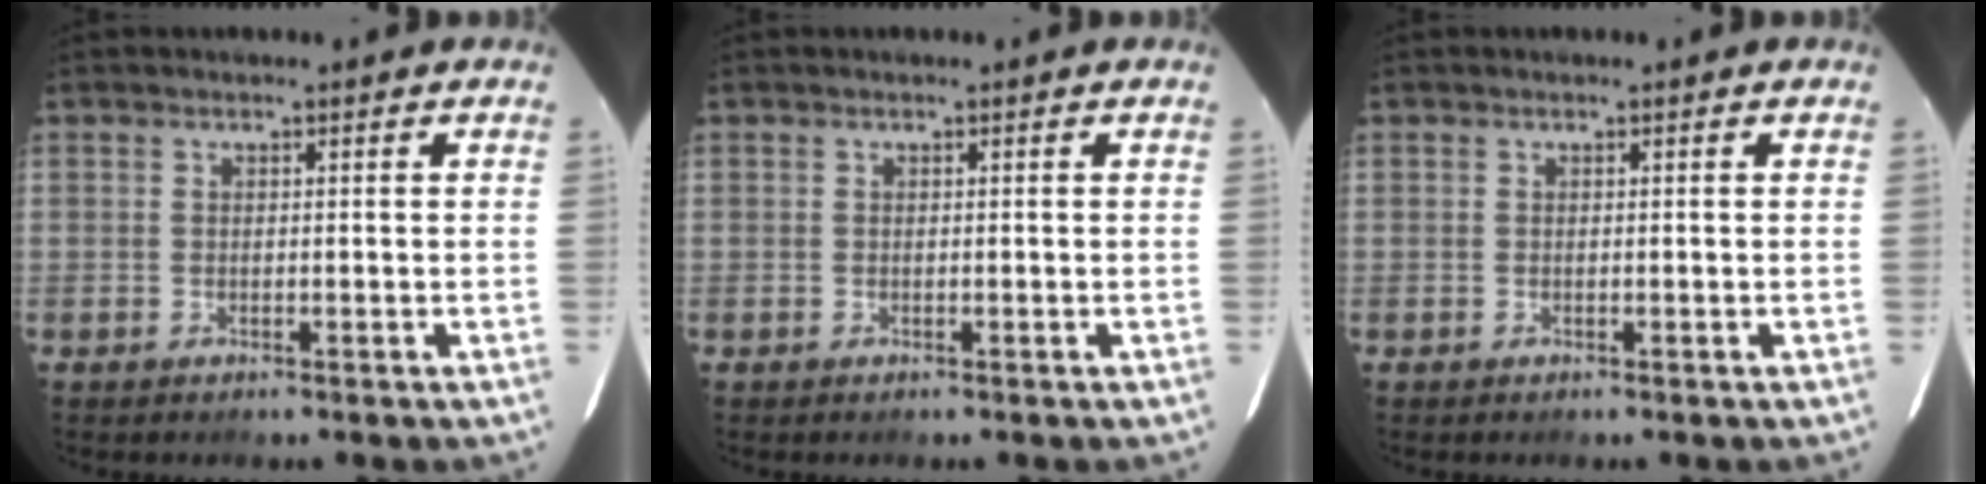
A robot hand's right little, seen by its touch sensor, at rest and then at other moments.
{"total": 0.0}
{"total": 0.0}